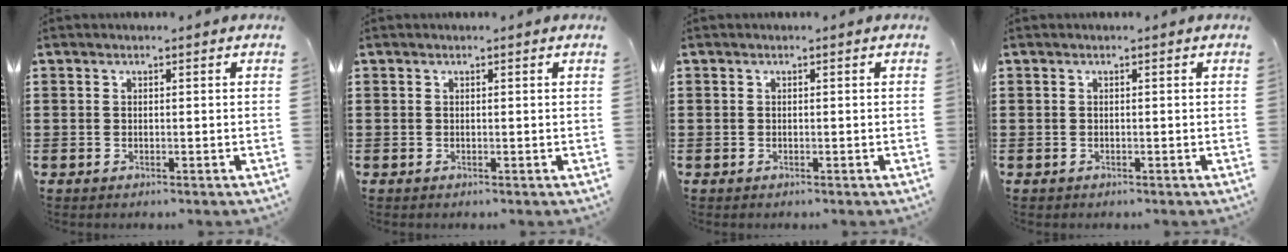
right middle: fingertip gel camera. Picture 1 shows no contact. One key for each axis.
{"total": 0.0}
{"total": 0.0}
{"total": 0.0}